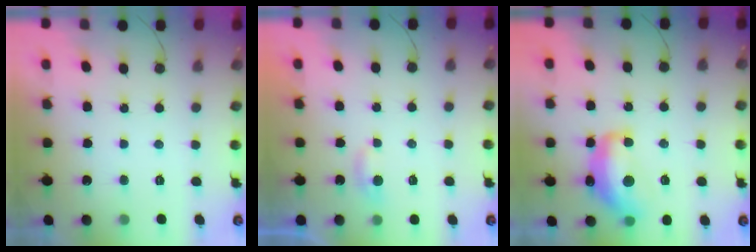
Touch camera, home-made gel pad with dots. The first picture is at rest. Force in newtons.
{"total": 2.7, "press": 2.7, "slide": 0.3}
{"total": 12.8, "press": 12.8, "slide": 0.9}